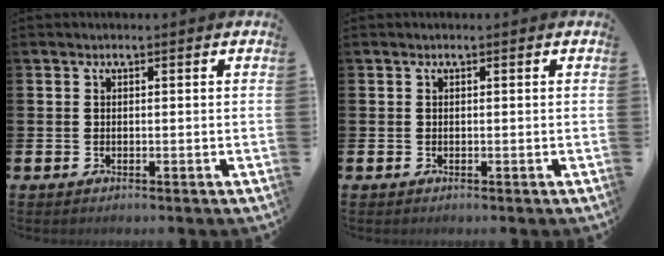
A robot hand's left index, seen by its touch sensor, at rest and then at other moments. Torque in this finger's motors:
{"motor_torque": [0.02, 0.00, 0.00, 0.00]}